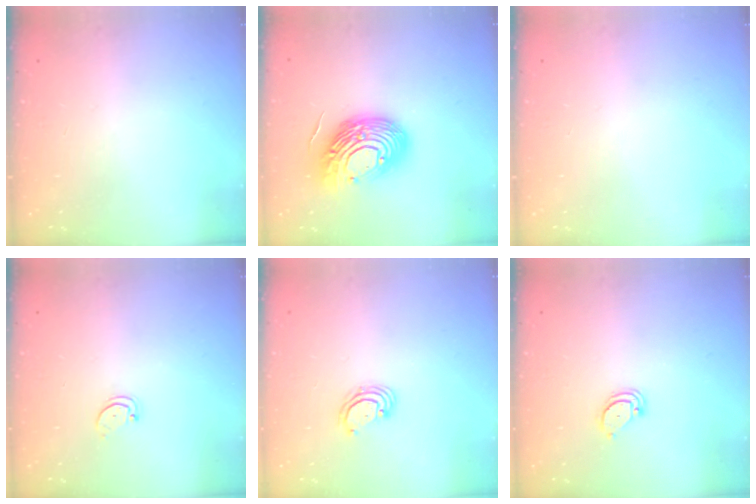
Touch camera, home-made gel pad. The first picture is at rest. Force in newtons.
{"total": 17.4, "press": 17.3, "slide": 2.1}
{"total": 0.0}
{"total": 1.5, "press": 1.5, "slide": 0.3}
{"total": 3.2, "press": 3.2, "slide": 0.3}
{"total": 2.1, "press": 2.1, "slide": 0.1}